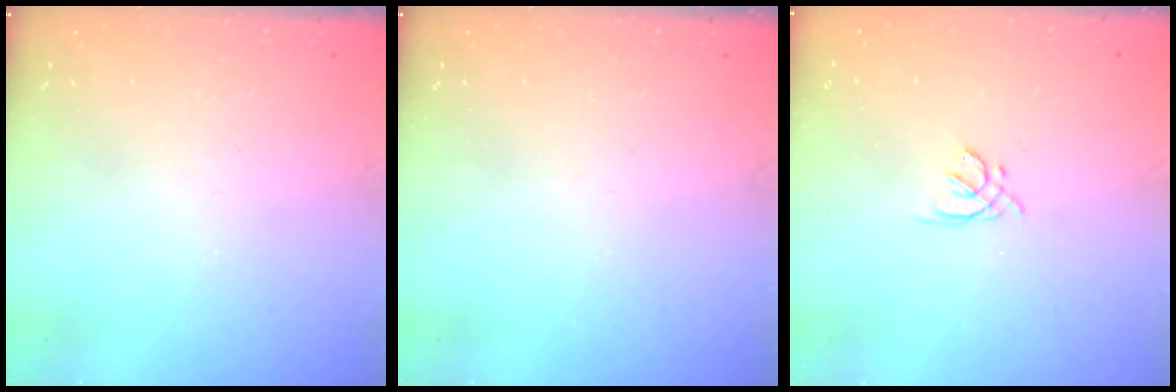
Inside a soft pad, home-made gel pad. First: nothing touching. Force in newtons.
{"total": 0.0}
{"total": 1.8, "press": 1.7, "slide": 0.5}